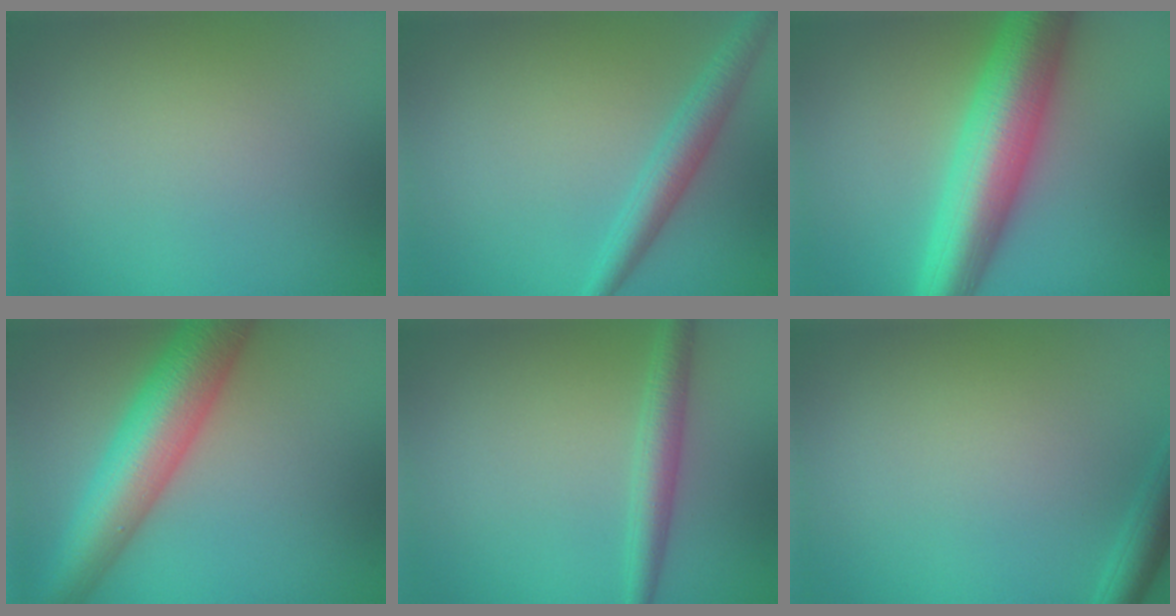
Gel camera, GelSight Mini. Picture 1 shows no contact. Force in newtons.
{"total": 3.1, "press": 3.1, "slide": 0.0}
{"total": 9.7, "press": 9.7, "slide": 0.2}
{"total": 9.3, "press": 9.3, "slide": 0.2}
{"total": 2.7, "press": 2.7, "slide": 0.0}
{"total": 2.1, "press": 2.1, "slide": 0.1}